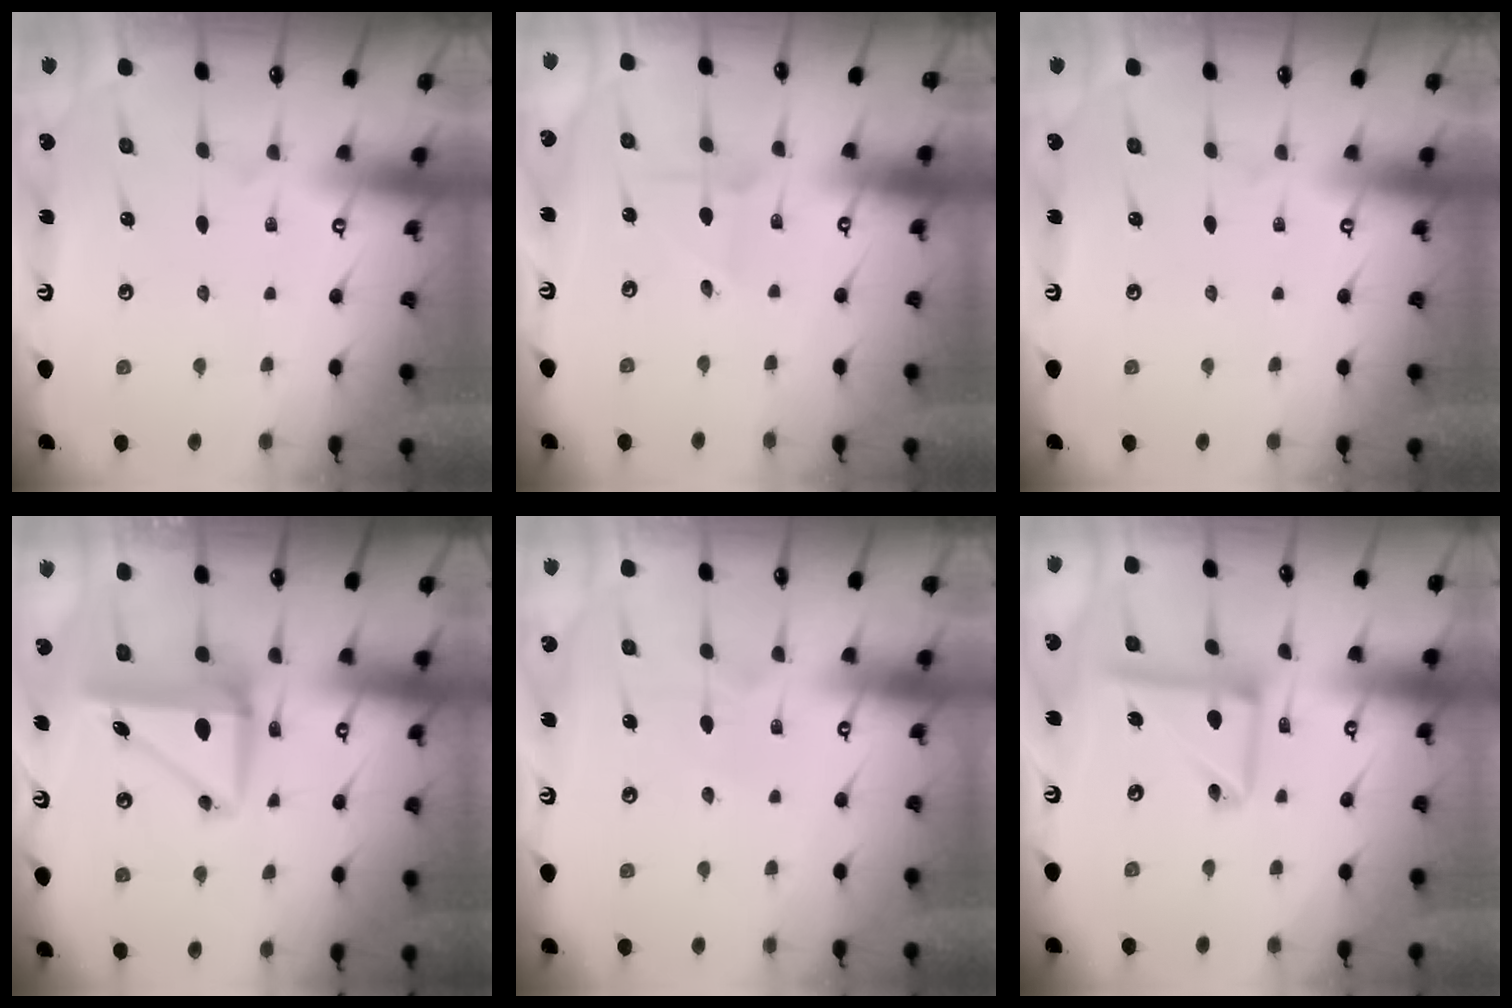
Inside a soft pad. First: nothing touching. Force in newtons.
{"total": 1.3, "press": 1.3, "slide": 0.1}
{"total": 0.0}
{"total": 8.7, "press": 8.5, "slide": 1.8}
{"total": 5.1, "press": 5.1, "slide": 0.3}
{"total": 14.2, "press": 14.1, "slide": 1.4}